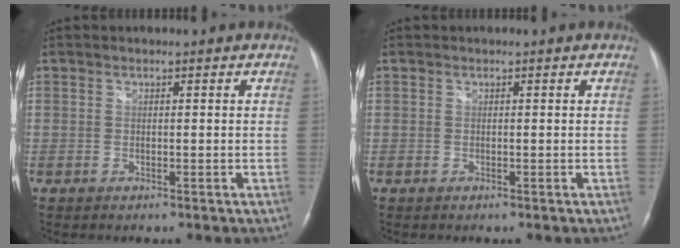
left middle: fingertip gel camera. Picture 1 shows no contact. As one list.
[{"total": 0.0}]